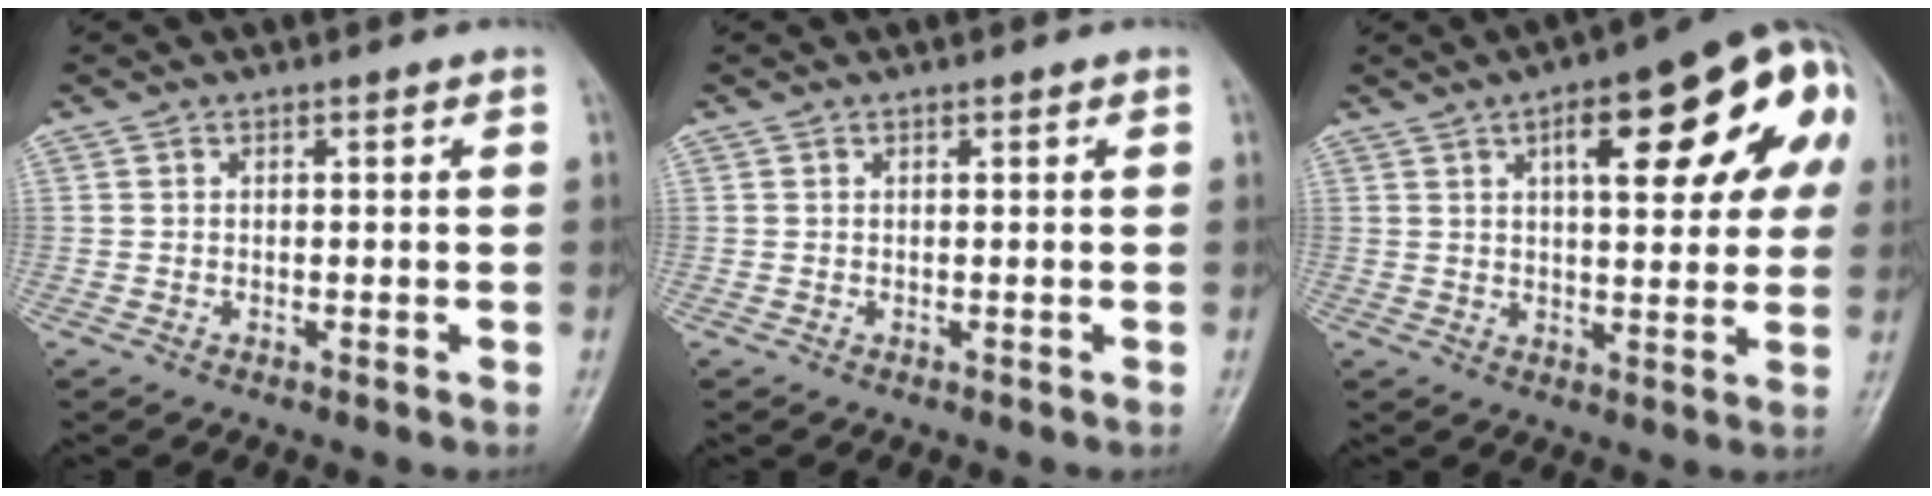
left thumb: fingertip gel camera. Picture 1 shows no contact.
{"total": 0.0}
{"total": 20.8, "force": [6.8, 7.3, 18.3], "torque": [-0.215, 0.015, 0.081]}